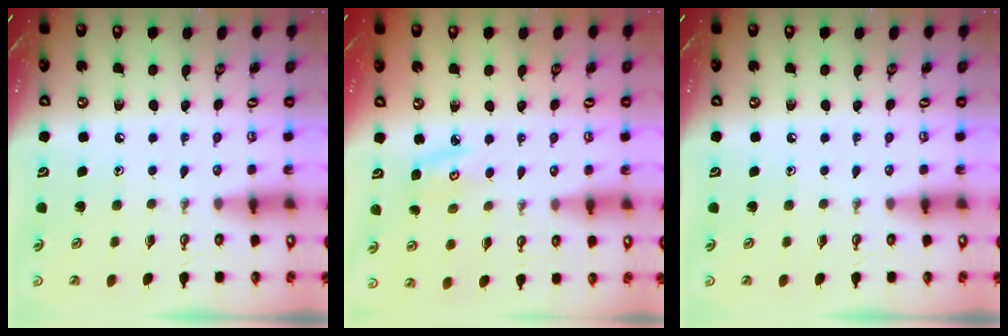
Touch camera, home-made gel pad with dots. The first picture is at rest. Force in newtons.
{"total": 4.9, "press": 4.8, "slide": 0.6}
{"total": 0.0}